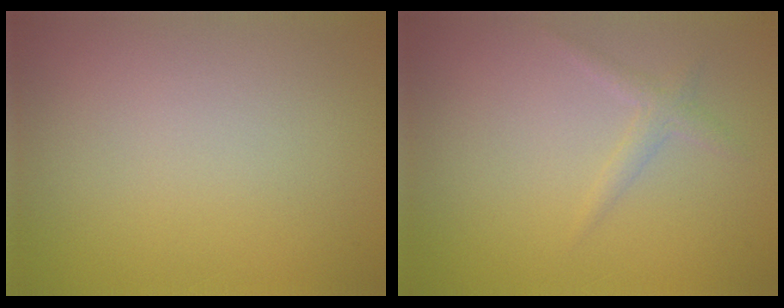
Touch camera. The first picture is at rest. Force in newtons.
{"total": 1.3, "press": 1.3, "slide": 0.0}